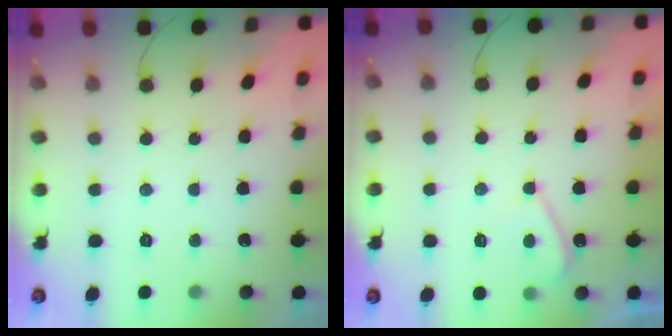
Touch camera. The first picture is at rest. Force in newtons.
{"total": 2.9, "press": 2.9, "slide": 0.4}